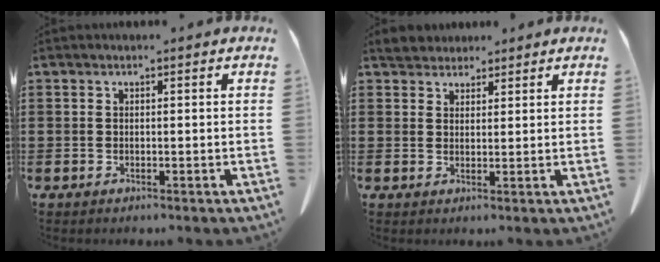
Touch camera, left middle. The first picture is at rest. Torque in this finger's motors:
{"motor_torque": [0.04, 0.04, 0.04, 0.01]}